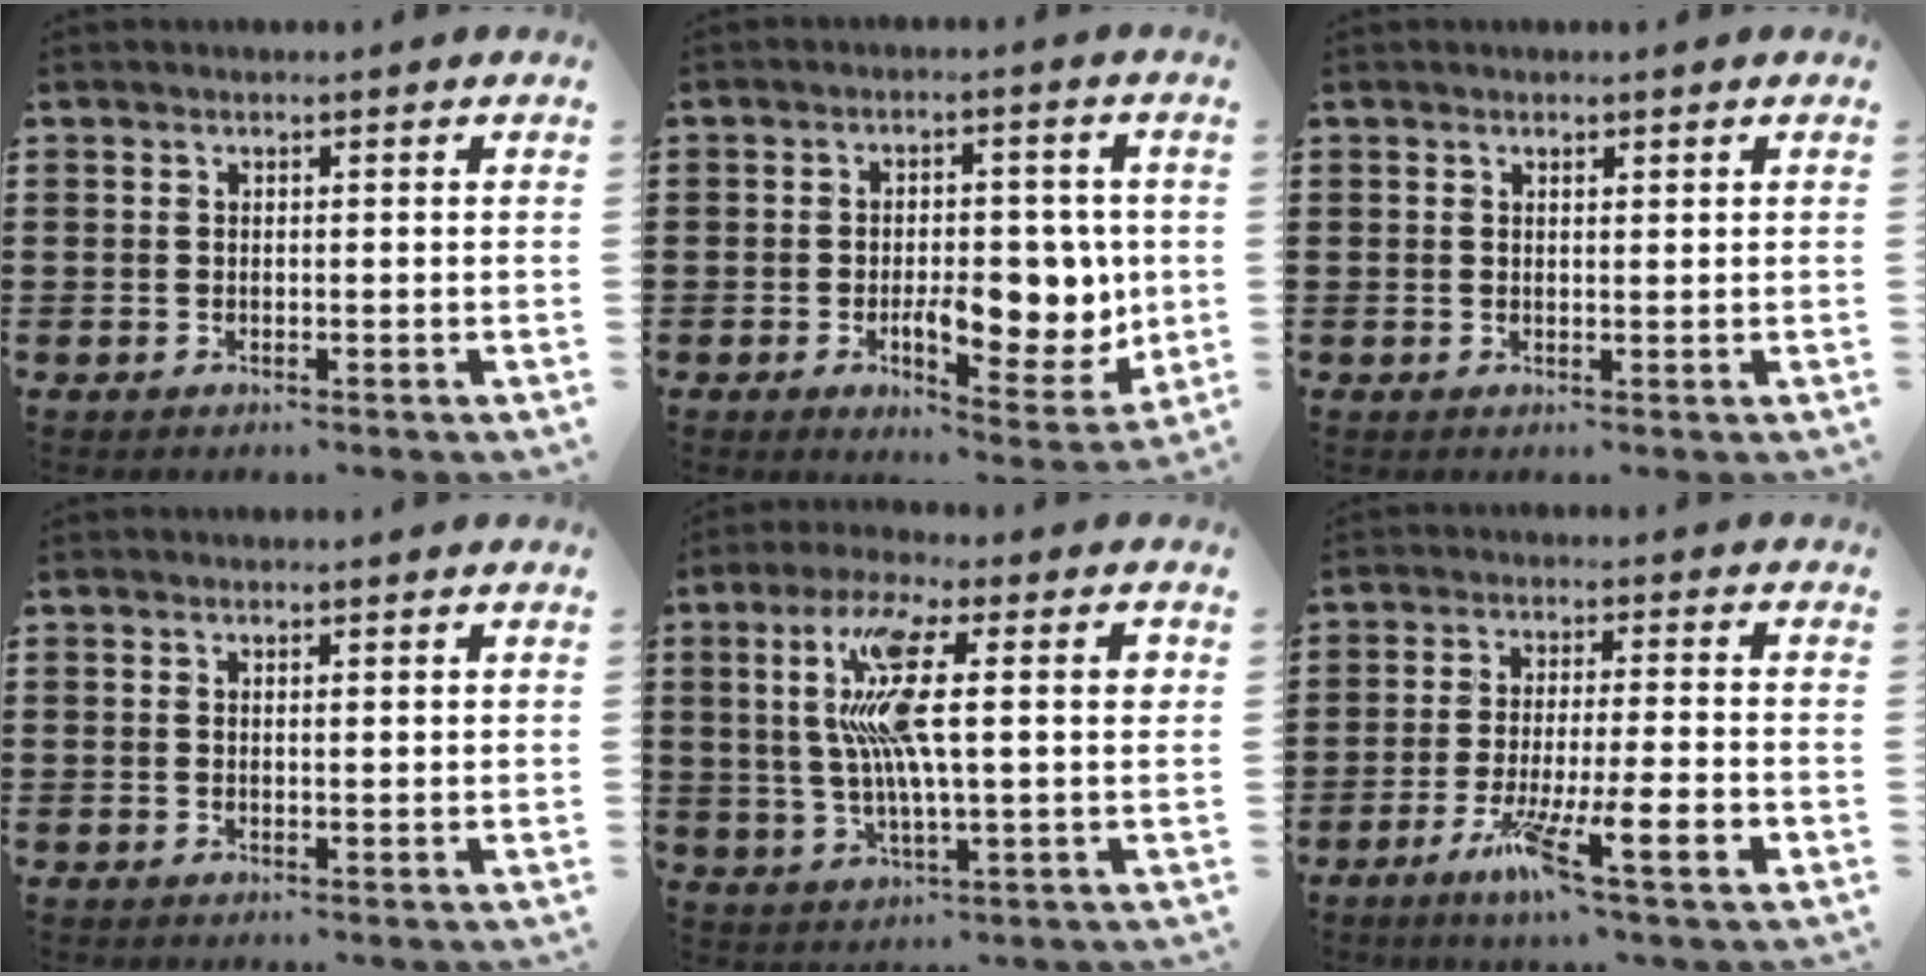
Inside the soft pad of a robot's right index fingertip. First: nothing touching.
{"total": 9.7, "force": [-1.0, 5.1, 8.2], "torque": [-0.105, -0.008, -0.016]}
{"total": 0.8, "force": [0.6, 0.4, 0.3], "torque": [-0.007, 0.001, 0.012]}
{"total": 0.6, "force": [0.4, 0.1, 0.5], "torque": [-0.011, 0.000, 0.007]}
{"total": 12.6, "force": [2.5, 2.7, 12.1], "torque": [-0.248, 0.004, 0.034]}
{"total": 9.8, "force": [-4.5, 0.6, 8.7], "torque": [-0.166, -0.010, -0.081]}